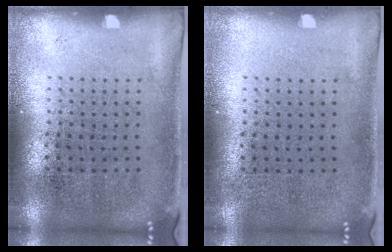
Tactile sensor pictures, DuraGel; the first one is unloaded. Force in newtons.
{"total": 0.0}